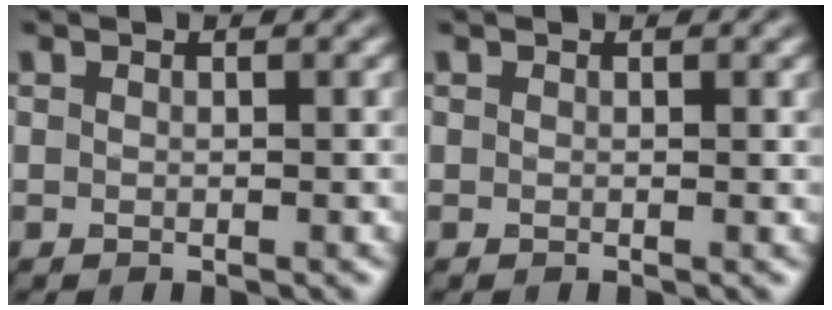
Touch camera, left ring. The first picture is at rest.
{"total": 0.0}